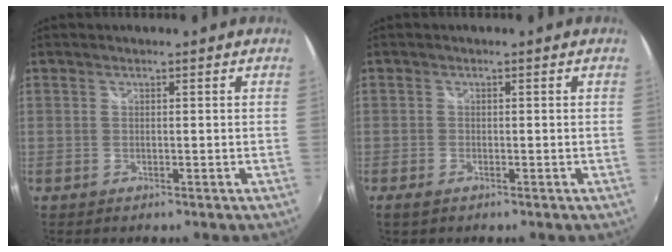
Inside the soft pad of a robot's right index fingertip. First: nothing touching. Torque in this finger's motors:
{"motor_torque": [0.03, -0.03, 0.06, 0.00]}